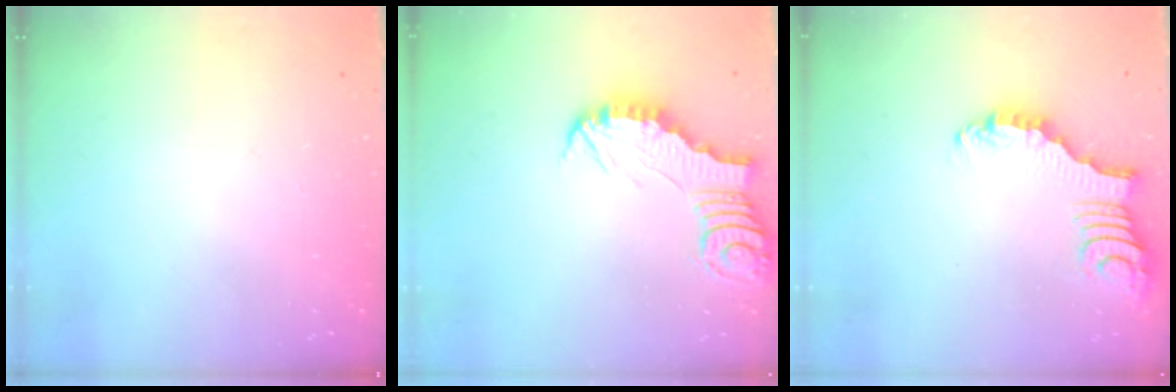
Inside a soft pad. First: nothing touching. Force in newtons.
{"total": 3.0, "press": 3.0, "slide": 0.3}
{"total": 2.4, "press": 2.4, "slide": 0.2}